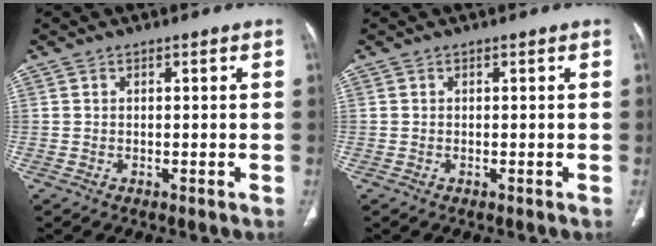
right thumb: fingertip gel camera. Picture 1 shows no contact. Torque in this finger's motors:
{"motor_torque": [0.10, -0.21, -0.06, -0.85, 0.04]}